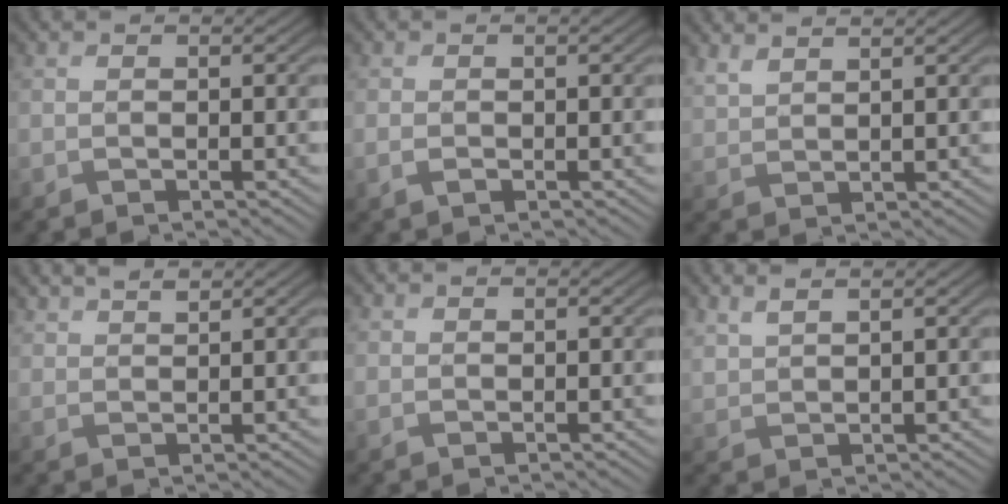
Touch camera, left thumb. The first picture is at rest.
{"total": 2.1, "force": [-0.4, 1.2, 1.7], "torque": [-0.038, -0.006, -0.003]}
{"total": 3.1, "force": [2.8, 0.7, 1.2], "torque": [-0.033, 0.003, 0.064]}
{"total": 2.7, "force": [2.3, 0.7, 1.1], "torque": [-0.026, 0.004, 0.052]}
{"total": 0.5, "force": [0.4, 0.3, 0.1], "torque": [-0.002, 0.000, 0.009]}
{"total": 2.7, "force": [2.3, 0.6, 1.3], "torque": [-0.033, 0.002, 0.055]}